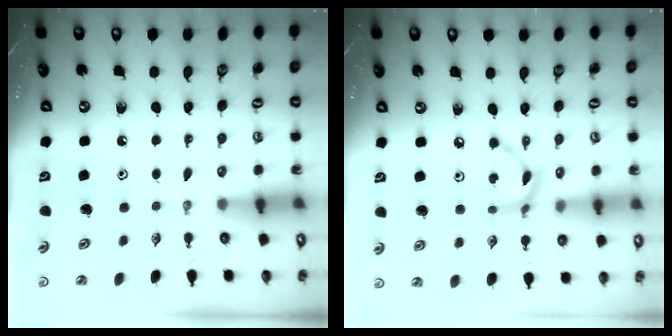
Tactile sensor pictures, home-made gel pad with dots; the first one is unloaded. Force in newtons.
{"total": 6.6, "press": 6.6, "slide": 0.3}